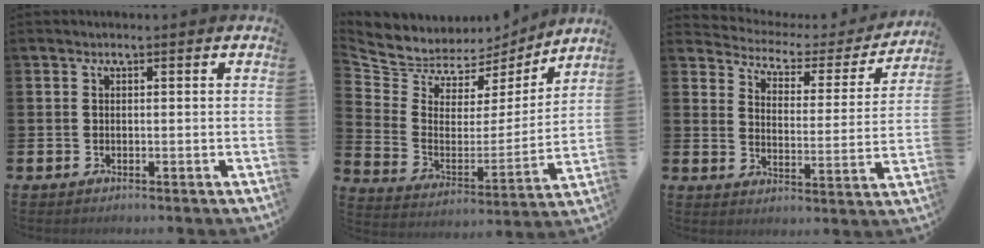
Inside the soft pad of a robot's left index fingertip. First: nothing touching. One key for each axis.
{"total": 7.3, "fx": 6.6, "fy": 3.0, "fz": 0.0, "tx": -0.054, "ty": -0.054, "tz": 0.115}
{"total": 3.8, "fx": 3.3, "fy": 1.8, "fz": 0.8, "tx": -0.041, "ty": -0.026, "tz": 0.045}